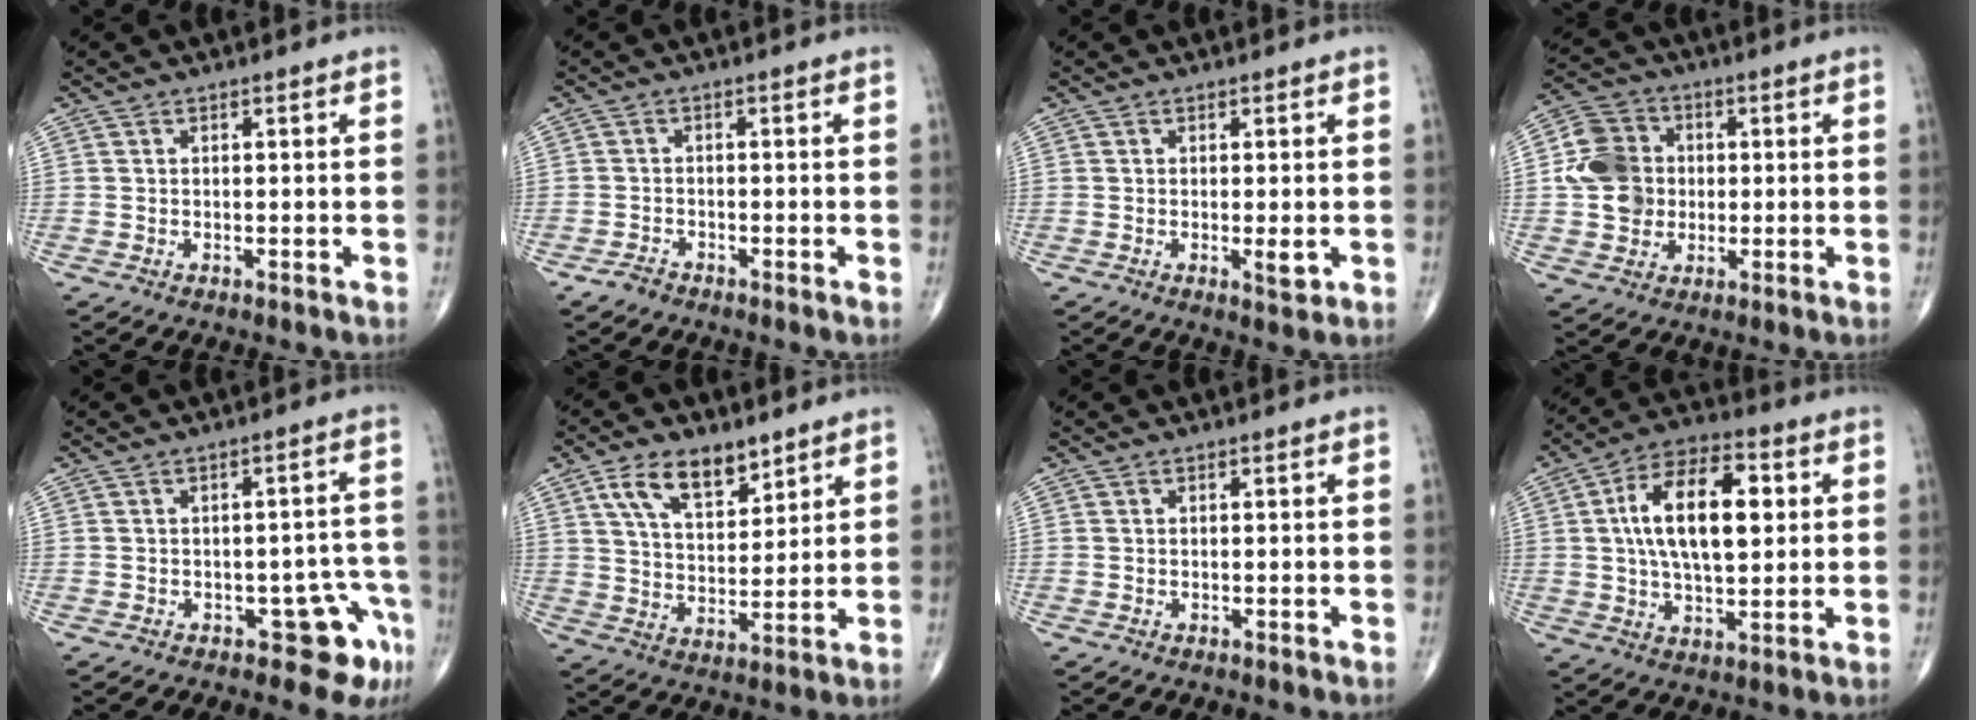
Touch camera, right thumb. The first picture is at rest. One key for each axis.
{"total": 1.7, "fx": -1.5, "fy": 0.8, "fz": 0.4, "tx": -0.009, "ty": 0.001, "tz": -0.030}
{"total": 2.5, "fx": -0.3, "fy": 0.7, "fz": 2.4, "tx": -0.036, "ty": -0.007, "tz": -0.002}
{"total": 10.4, "fx": 0.3, "fy": 9.0, "fz": 5.1, "tx": -0.076, "ty": 0.013, "tz": -0.001}
{"total": 6.8, "fx": -3.5, "fy": 3.7, "fz": 4.5, "tx": -0.017, "ty": 0.029, "tz": -0.038}
{"total": 11.1, "fx": 6.6, "fy": 5.6, "fz": 7.0, "tx": -0.102, "ty": -0.034, "tz": 0.126}
{"total": 0.0}
{"total": 16.6, "fx": 2.8, "fy": 8.2, "fz": 14.1, "tx": -0.230, "ty": 0.010, "tz": 0.045}